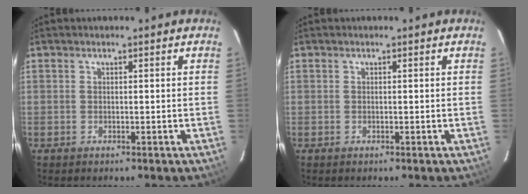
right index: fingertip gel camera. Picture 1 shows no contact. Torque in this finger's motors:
{"motor_torque": [-0.01, -0.01, 0.04, 0.01]}